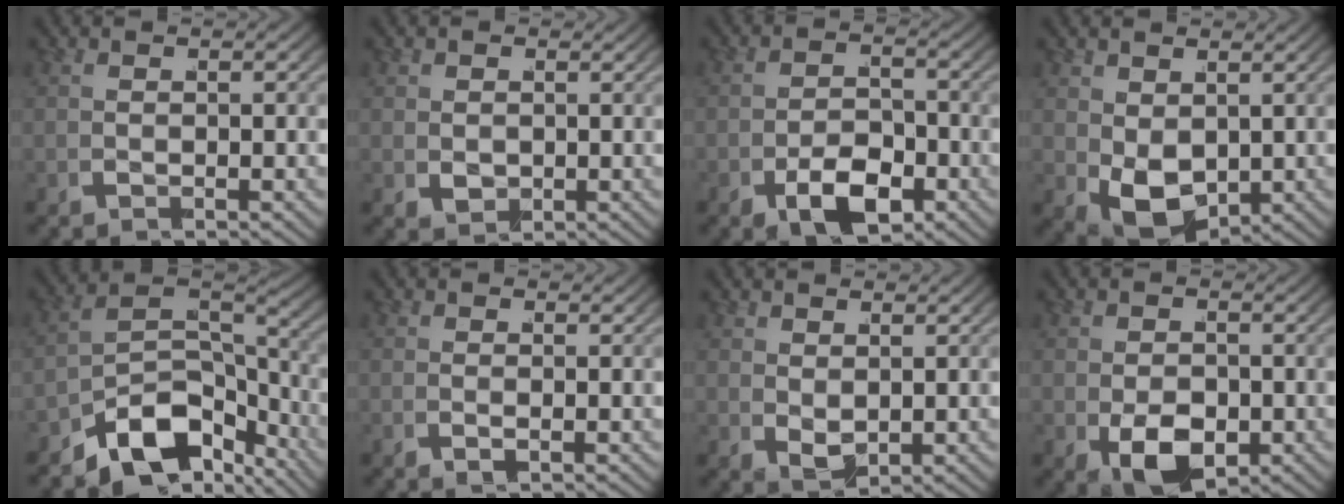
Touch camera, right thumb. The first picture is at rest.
{"total": 1.9, "force": [0.2, 1.7, 1.0], "torque": [-0.020, -0.017, 0.009]}
{"total": 4.8, "force": [-2.8, 2.9, 2.7], "torque": [-0.038, -0.022, -0.046]}
{"total": 6.0, "force": [-1.7, 4.4, 3.6], "torque": [-0.096, -0.051, -0.009]}
{"total": 9.2, "force": [-5.2, 5.1, 5.6], "torque": [-0.110, -0.033, -0.088]}
{"total": 0.0}
{"total": 2.1, "force": [0.5, 1.5, 1.3], "torque": [-0.024, -0.015, 0.015]}
{"total": 5.3, "force": [-1.9, 3.7, 3.3], "torque": [-0.079, -0.045, -0.017]}